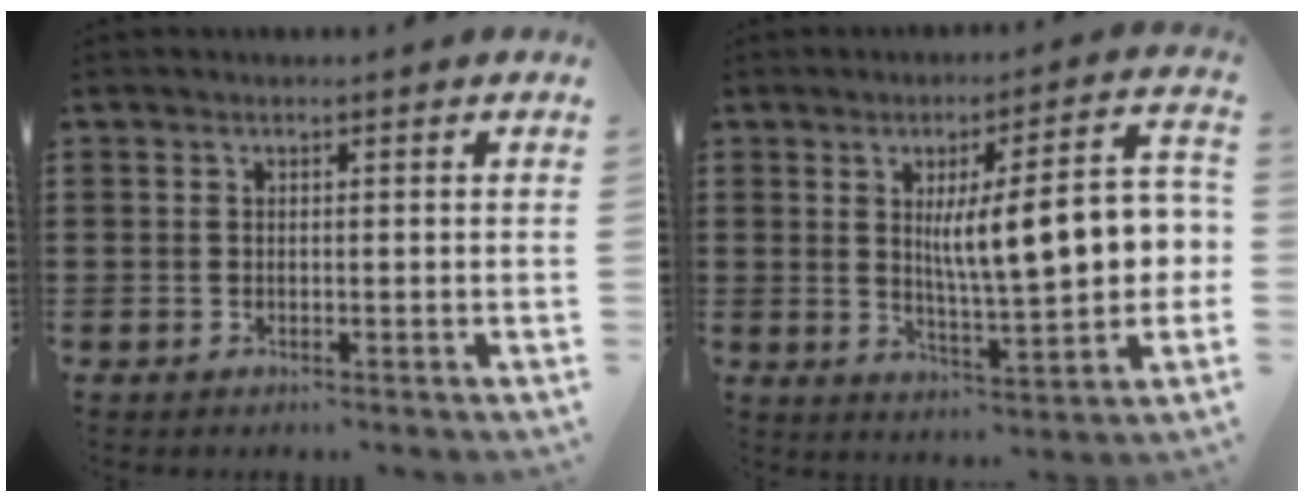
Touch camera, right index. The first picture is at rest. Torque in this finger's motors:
{"motor_torque": [1.63, -0.51, 1.01, 0.19]}